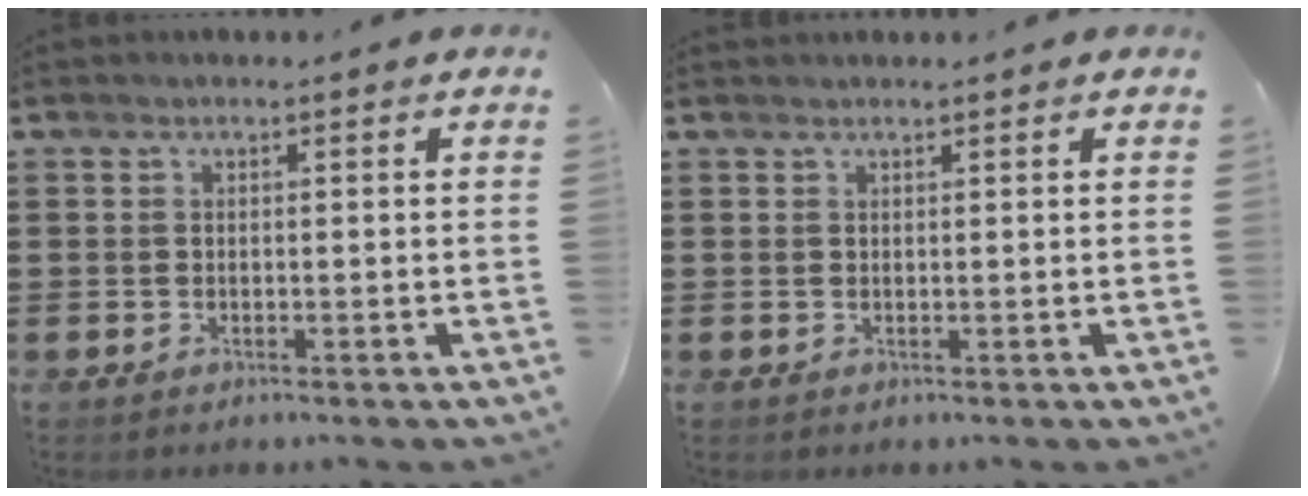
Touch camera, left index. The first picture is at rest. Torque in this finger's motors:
{"motor_torque": [0.06, -0.14, 0.05, 0.01]}